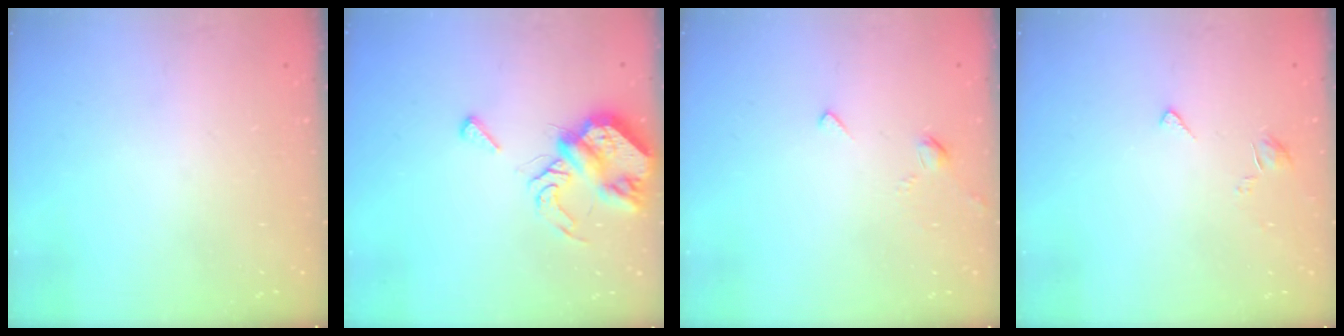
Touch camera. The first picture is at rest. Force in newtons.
{"total": 8.2, "press": 8.1, "slide": 1.1}
{"total": 3.2, "press": 3.2, "slide": 0.7}
{"total": 2.7, "press": 2.7, "slide": 0.5}